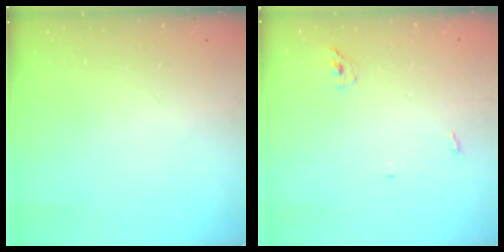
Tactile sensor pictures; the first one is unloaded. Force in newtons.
{"total": 3.4, "press": 3.4, "slide": 0.7}